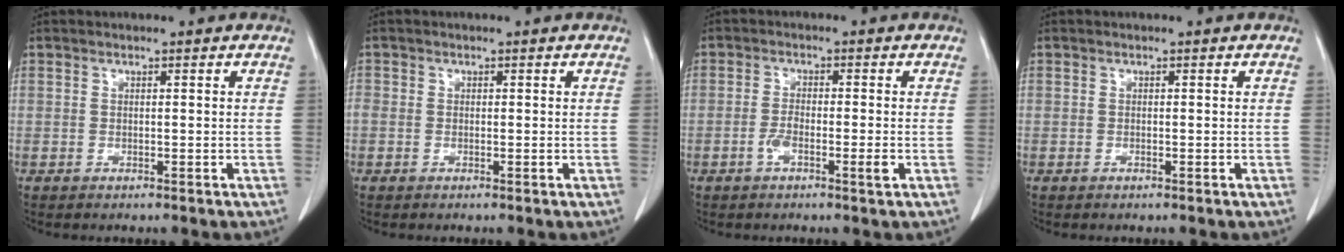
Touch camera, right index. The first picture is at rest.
{"total": 0.0}
{"total": 3.5, "force": [-1.4, 0.6, 3.2], "torque": [-0.059, 0.000, -0.027]}
{"total": 0.0}